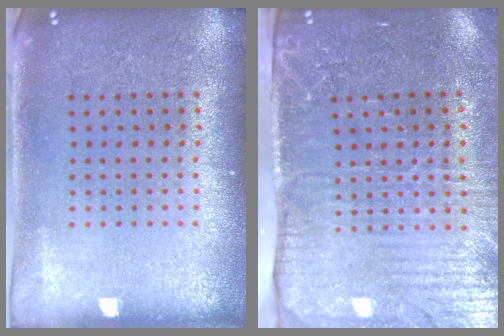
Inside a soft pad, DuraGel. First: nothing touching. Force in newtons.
{"total": 4.4, "press": 3.7, "slide": 2.5}